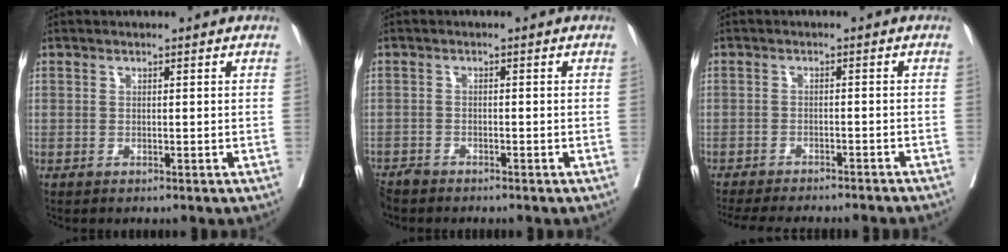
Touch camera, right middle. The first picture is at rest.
{"total": 3.4, "force": [-3.2, 0.9, 0.8], "torque": [-0.011, -0.009, -0.058]}
{"total": 16.9, "force": [-15.2, 2.7, 6.8], "torque": [-0.140, -0.030, -0.194]}